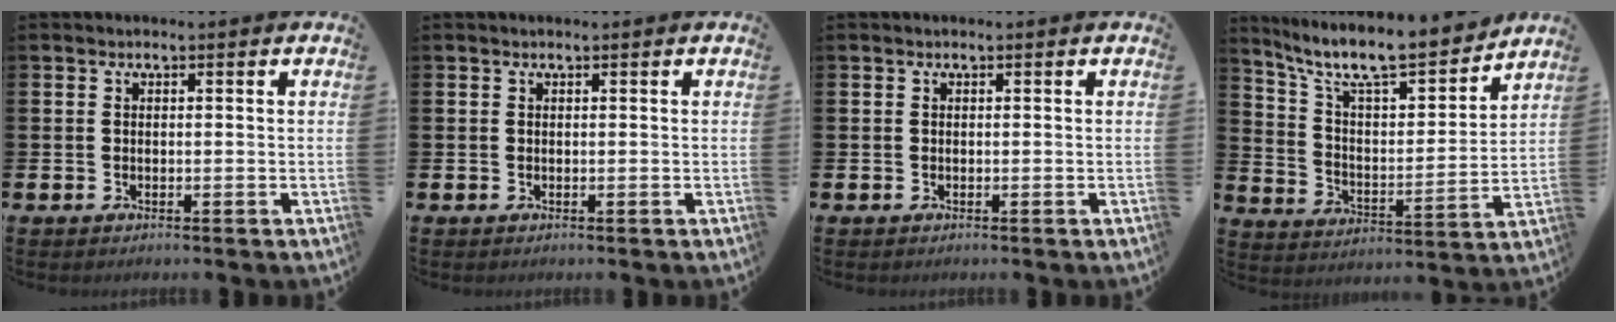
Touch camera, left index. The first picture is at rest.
{"total": 0.0}
{"total": 0.0}
{"total": 10.2, "force": [9.1, 2.0, 4.3], "torque": [-0.113, -0.067, 0.153]}